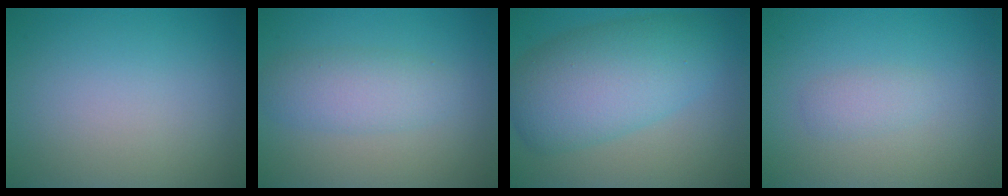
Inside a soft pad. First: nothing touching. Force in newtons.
{"total": 3.0, "press": 3.0, "slide": 0.1}
{"total": 8.4, "press": 8.4, "slide": 0.2}
{"total": 1.2, "press": 1.2, "slide": 0.1}